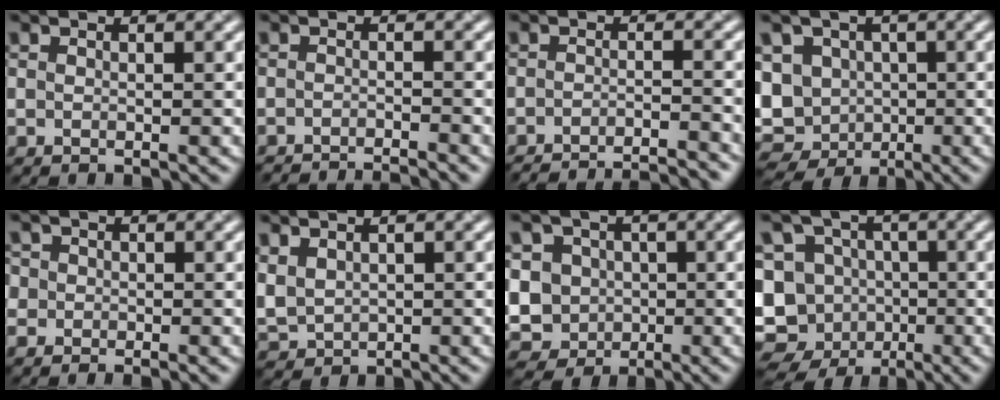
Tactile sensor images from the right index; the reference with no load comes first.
{"total": 4.3, "force": [-4.2, 0.3, 1.1], "torque": [-0.014, -0.007, -0.063]}
{"total": 9.7, "force": [-9.2, 1.8, 2.5], "torque": [-0.015, 0.002, -0.119]}
{"total": 8.9, "force": [-1.8, 7.6, 4.3], "torque": [-0.060, 0.000, -0.048]}
{"total": 2.3, "force": [-0.2, 2.1, 0.9], "torque": [-0.006, 0.003, -0.015]}
{"total": 2.8, "force": [0.8, 2.1, 1.7], "torque": [-0.049, -0.003, 0.022]}
{"total": 8.9, "force": [-0.7, 8.1, 3.7], "torque": [-0.087, 0.012, -0.045]}
{"total": 13.8, "force": [-5.9, 11.4, 5.0], "torque": [-0.087, -0.001, -0.110]}